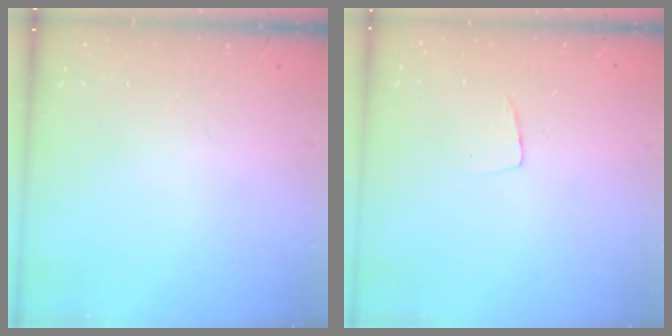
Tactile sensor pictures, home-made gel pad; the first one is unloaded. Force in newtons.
{"total": 3.5, "press": 3.5, "slide": 0.3}